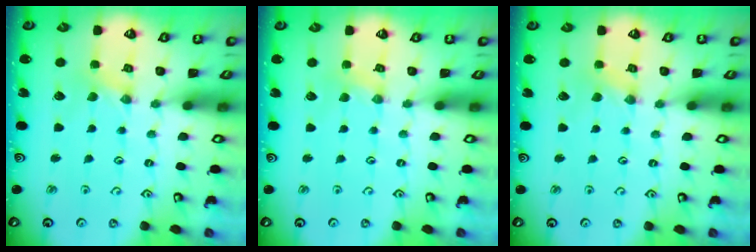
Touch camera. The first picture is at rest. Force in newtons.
{"total": 1.7, "press": 1.7, "slide": 0.3}
{"total": 0.0}